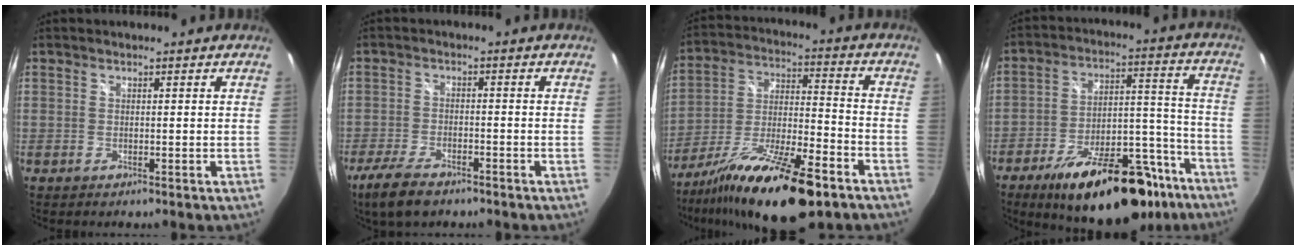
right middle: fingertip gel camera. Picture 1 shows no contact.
{"total": 8.1, "force": [-6.0, 2.9, 4.6], "torque": [-0.125, -0.021, -0.112]}
{"total": 22.0, "force": [-14.7, 5.3, 15.4], "torque": [-0.284, -0.038, -0.250]}
{"total": 26.3, "force": [-18.7, 10.0, 15.6], "torque": [-0.238, 0.013, -0.256]}